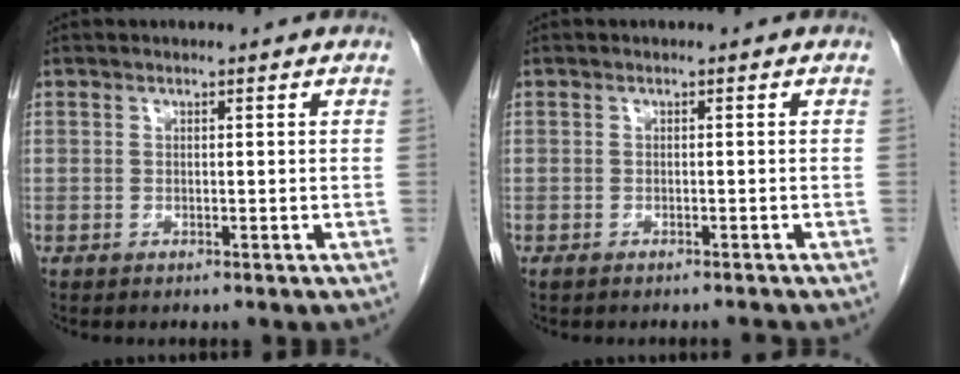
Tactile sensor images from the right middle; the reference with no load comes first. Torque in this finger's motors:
{"motor_torque": [-0.54, 0.01, -0.07, -0.01]}